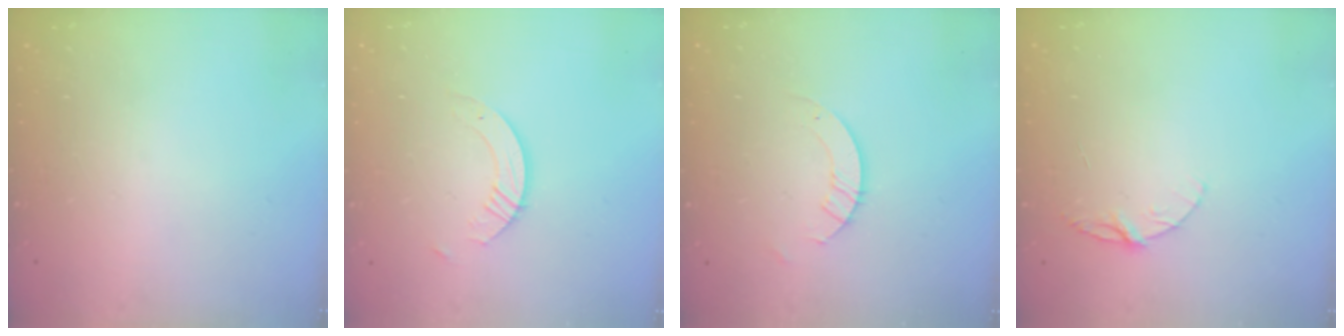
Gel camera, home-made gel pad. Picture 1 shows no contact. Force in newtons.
{"total": 3.8, "press": 3.7, "slide": 0.4}
{"total": 2.6, "press": 2.6, "slide": 0.2}
{"total": 6.0, "press": 6.0, "slide": 0.6}